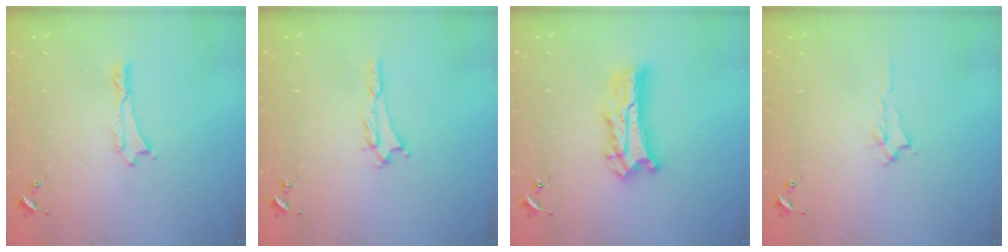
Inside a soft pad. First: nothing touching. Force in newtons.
{"total": 1.3, "press": 1.3, "slide": 0.2}
{"total": 9.3, "press": 9.3, "slide": 0.7}
{"total": 0.7, "press": 0.6, "slide": 0.2}